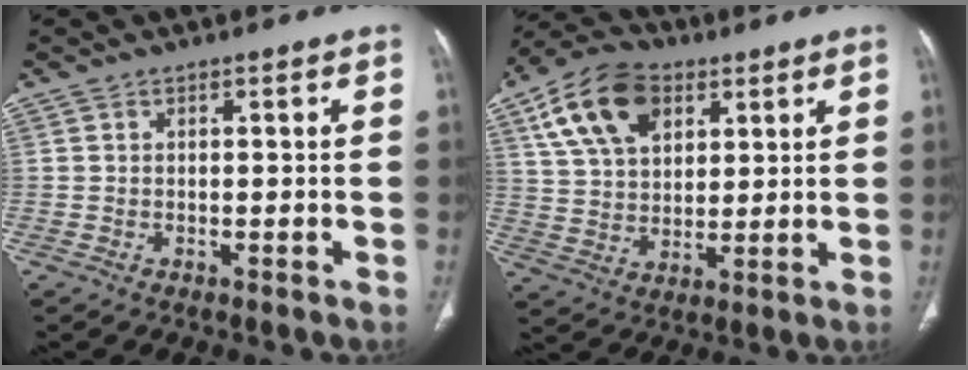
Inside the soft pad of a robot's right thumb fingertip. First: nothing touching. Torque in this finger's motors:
{"motor_torque": [-0.60, 1.10, 0.19, 0.34, 0.11]}